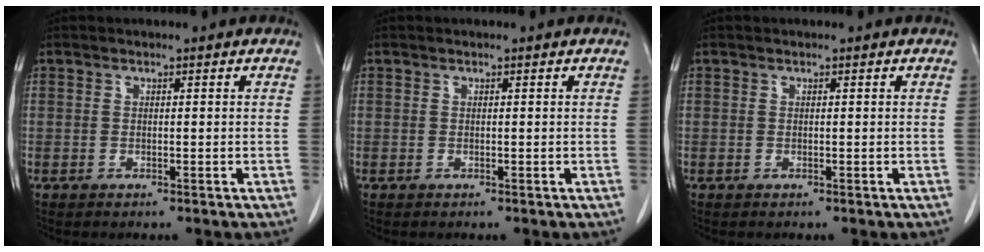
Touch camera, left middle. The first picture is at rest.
{"total": 0.0}
{"total": 0.0}